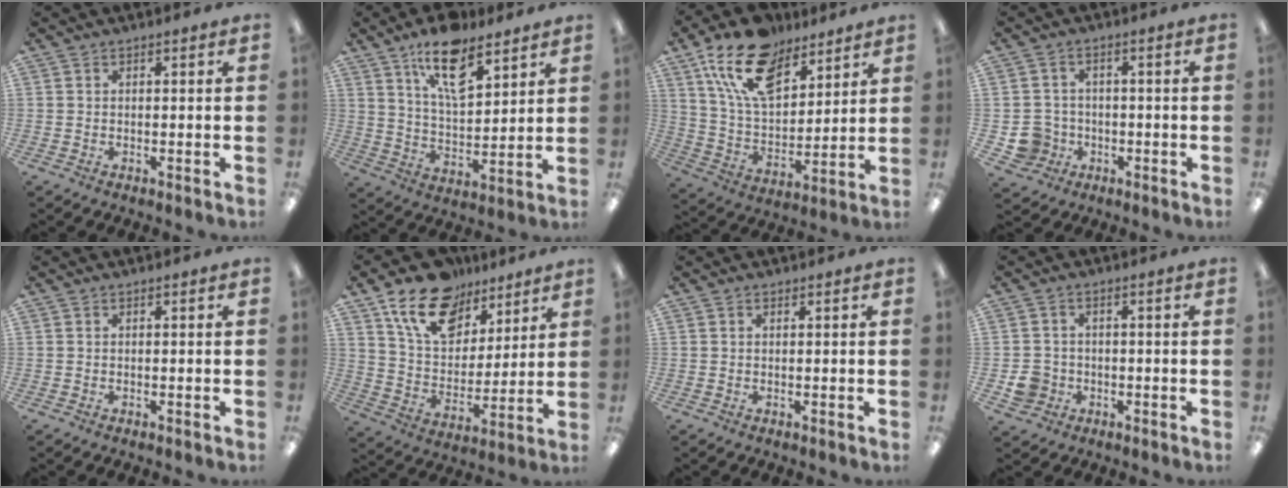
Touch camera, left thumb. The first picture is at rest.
{"total": 14.5, "force": [9.3, 6.2, 9.3], "torque": [-0.149, -0.041, 0.161]}
{"total": 17.9, "force": [11.1, 9.9, 10.0], "torque": [-0.181, -0.045, 0.204]}
{"total": 5.9, "force": [-2.0, 5.4, 1.0], "torque": [-0.036, 0.014, -0.031]}
{"total": 0.0}
{"total": 16.6, "force": [10.9, 10.0, 7.6], "torque": [-0.141, -0.051, 0.202]}
{"total": 0.0}
{"total": 4.9, "force": [-1.6, 4.5, 1.2], "torque": [-0.019, 0.007, -0.027]}